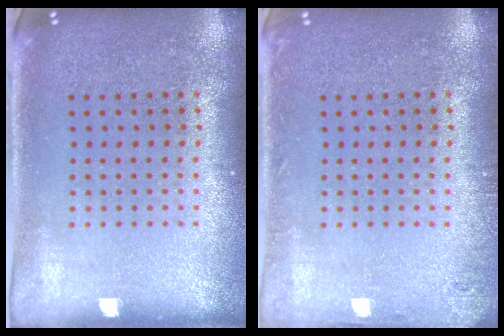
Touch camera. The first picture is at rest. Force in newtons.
{"total": 1.2, "press": 1.2, "slide": 0.1}